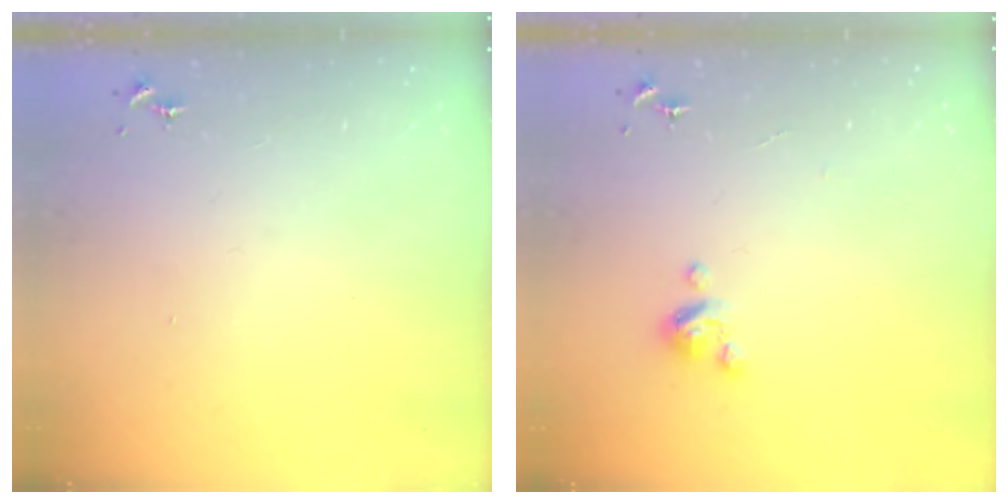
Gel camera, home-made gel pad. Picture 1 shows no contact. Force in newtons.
{"total": 4.6, "press": 4.6, "slide": 0.3}